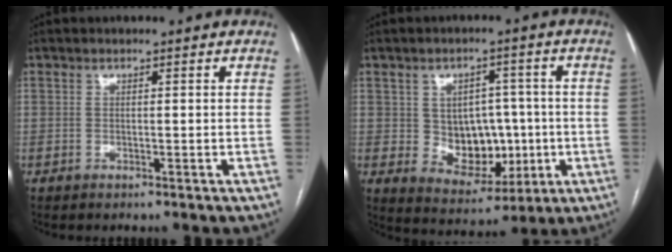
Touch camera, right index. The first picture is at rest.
{"total": 9.7, "force": [-0.3, 7.1, 6.6], "torque": [-0.093, 0.019, 0.016]}